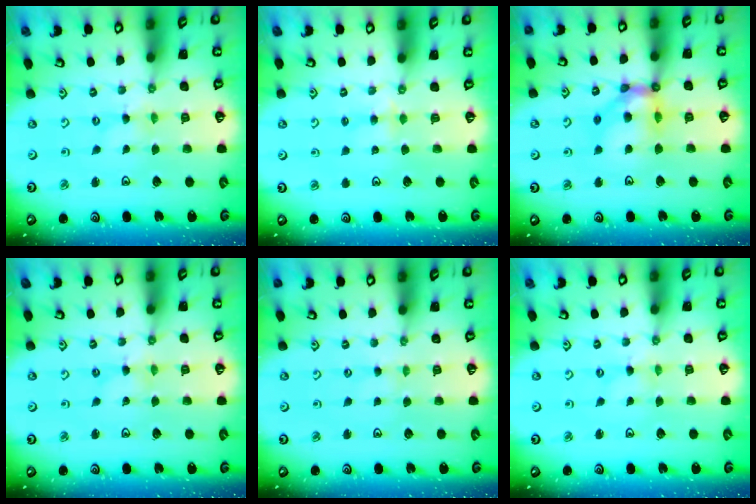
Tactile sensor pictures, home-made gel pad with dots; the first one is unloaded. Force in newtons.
{"total": 2.6, "press": 2.5, "slide": 0.4}
{"total": 12.5, "press": 12.4, "slide": 1.6}
{"total": 0.0}
{"total": 0.5, "press": 0.5, "slide": 0.1}
{"total": 0.0}